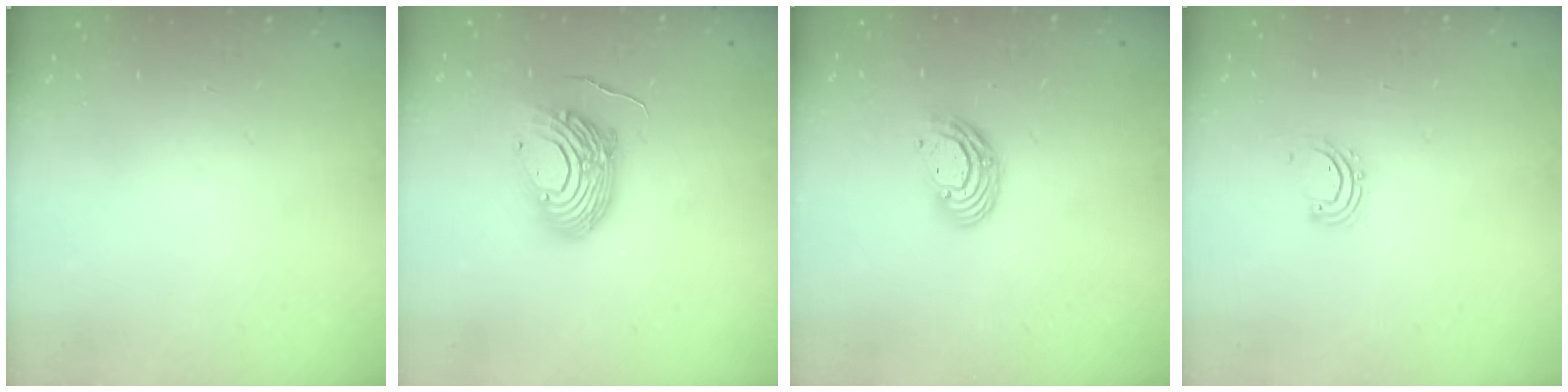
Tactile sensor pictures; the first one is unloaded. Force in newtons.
{"total": 12.9, "press": 12.9, "slide": 1.2}
{"total": 8.4, "press": 8.3, "slide": 1.5}
{"total": 3.9, "press": 3.9, "slide": 0.2}